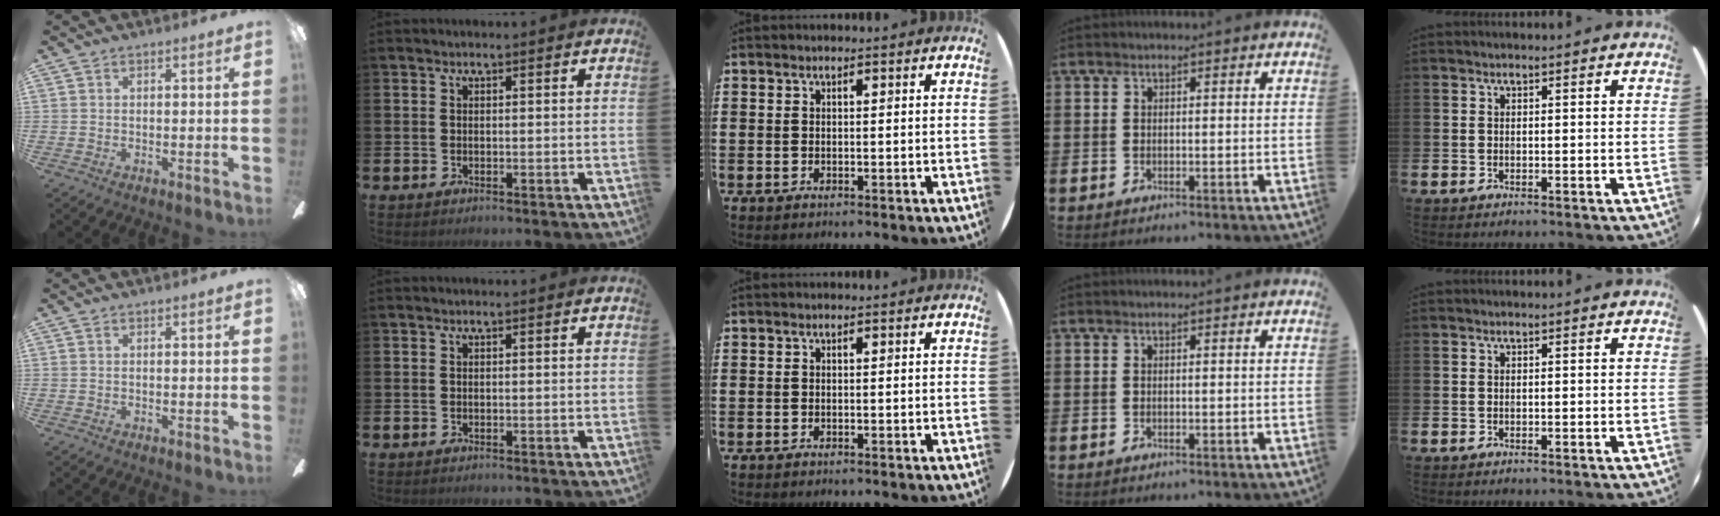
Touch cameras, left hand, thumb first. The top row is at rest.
{}